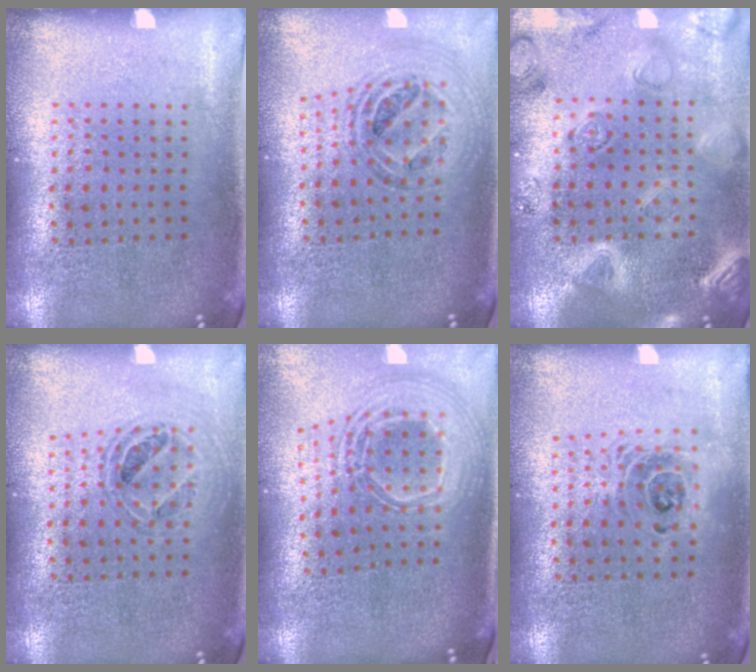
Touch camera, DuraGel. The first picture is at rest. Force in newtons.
{"total": 1.0, "press": 1.0, "slide": 0.2}
{"total": 3.0, "press": 2.9, "slide": 0.8}
{"total": 0.8, "press": 0.8, "slide": 0.3}
{"total": 2.6, "press": 1.9, "slide": 1.8}
{"total": 1.6, "press": 1.3, "slide": 0.9}